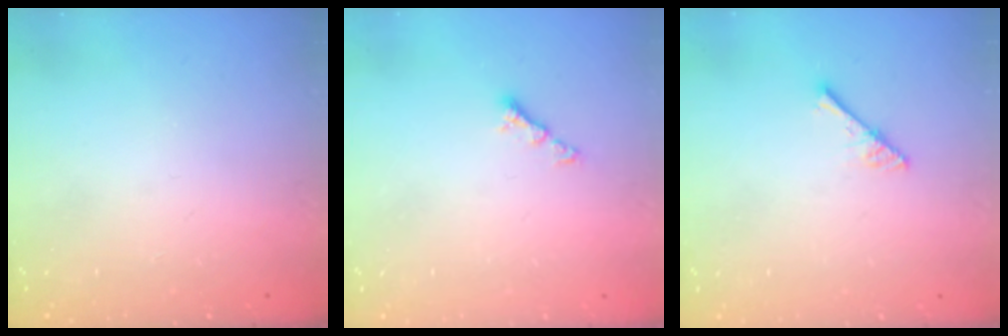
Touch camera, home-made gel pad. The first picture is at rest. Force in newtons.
{"total": 3.9, "press": 3.9, "slide": 0.6}
{"total": 2.9, "press": 2.9, "slide": 0.2}